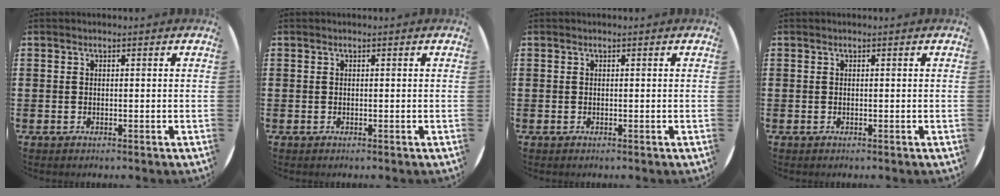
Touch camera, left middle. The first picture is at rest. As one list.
[{"total": 0.0}, {"total": 0.0}, {"total": 0.0}]